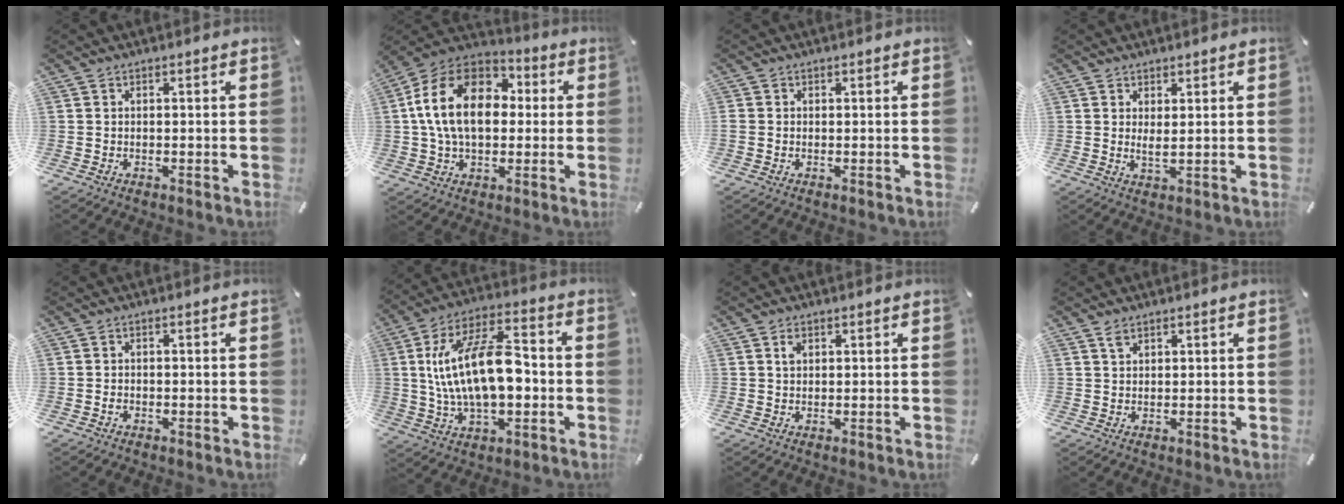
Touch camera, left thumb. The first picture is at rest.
{"total": 18.3, "force": [2.1, 12.8, 12.9], "torque": [-0.277, 0.011, 0.031]}
{"total": 0.5, "force": [-0.1, 0.5, 0.2], "torque": [-0.003, 0.003, -0.002]}
{"total": 2.5, "force": [1.4, 0.8, 1.9], "torque": [-0.024, -0.008, 0.023]}
{"total": 0.9, "force": [-0.5, 0.6, 0.5], "torque": [-0.012, 0.000, -0.011]}
{"total": 20.4, "force": [0.0, 11.0, 17.2], "torque": [-0.327, 0.009, 0.000]}
{"total": 1.6, "force": [0.7, 1.0, 0.9], "torque": [-0.016, -0.002, 0.013]}
{"total": 1.8, "force": [1.3, 0.8, 1.0], "torque": [-0.022, -0.002, 0.024]}